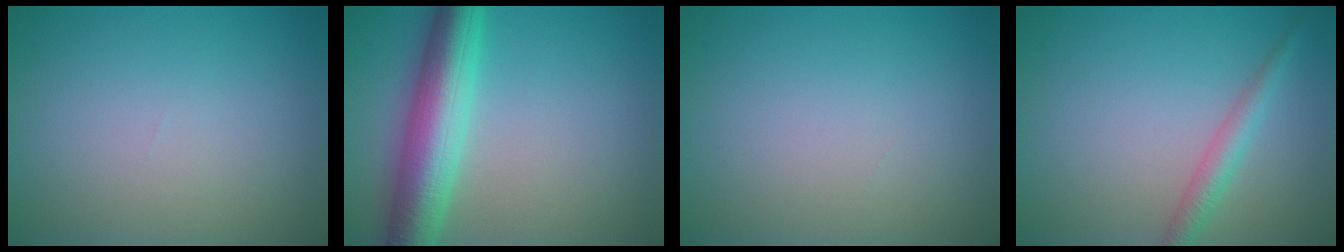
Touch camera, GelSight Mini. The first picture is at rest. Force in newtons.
{"total": 7.5, "press": 7.5, "slide": 0.1}
{"total": 0.0}
{"total": 2.2, "press": 2.2, "slide": 0.1}